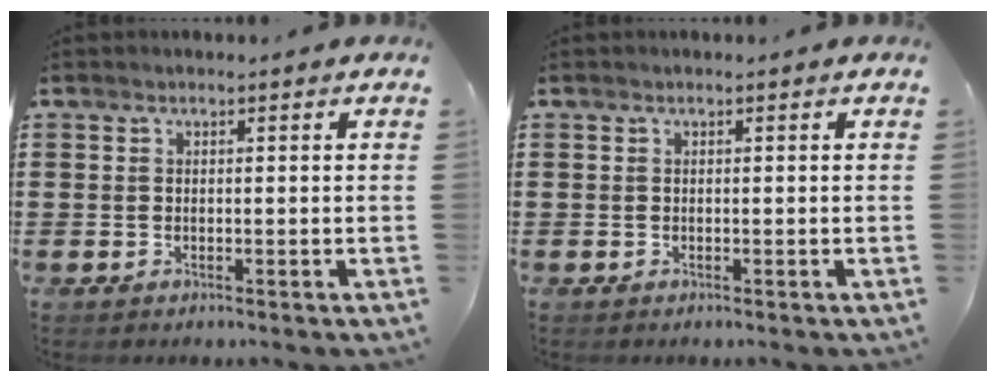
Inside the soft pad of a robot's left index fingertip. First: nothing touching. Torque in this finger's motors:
{"motor_torque": [0.00, 0.00, 0.00, 0.00]}